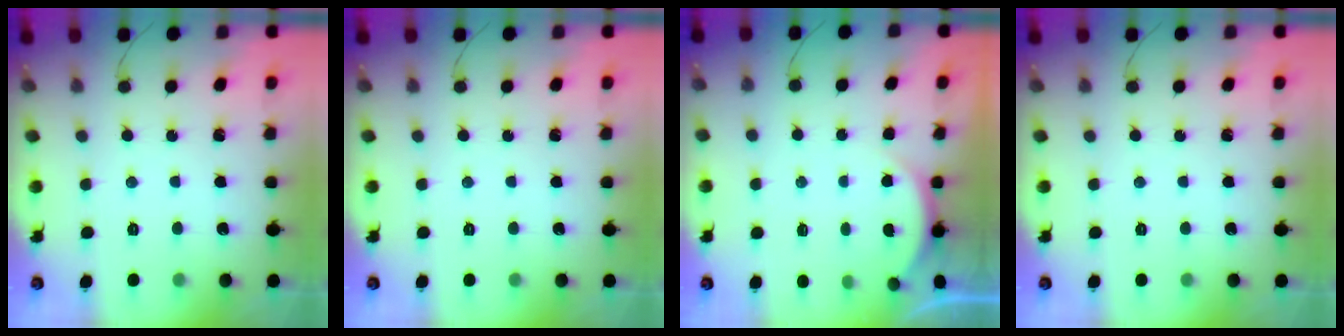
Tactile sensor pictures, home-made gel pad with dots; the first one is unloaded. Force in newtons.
{"total": 0.0}
{"total": 2.3, "press": 2.2, "slide": 0.6}
{"total": 0.0}